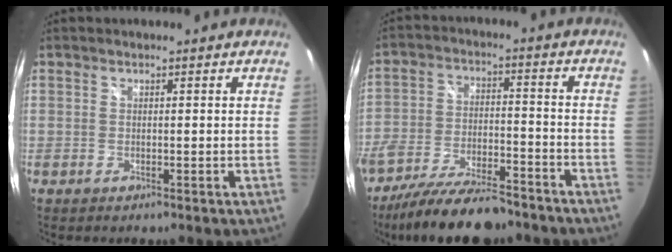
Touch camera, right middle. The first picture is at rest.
{"total": 16.8, "force": [-13.5, 5.0, 8.6], "torque": [-0.171, -0.030, -0.220]}